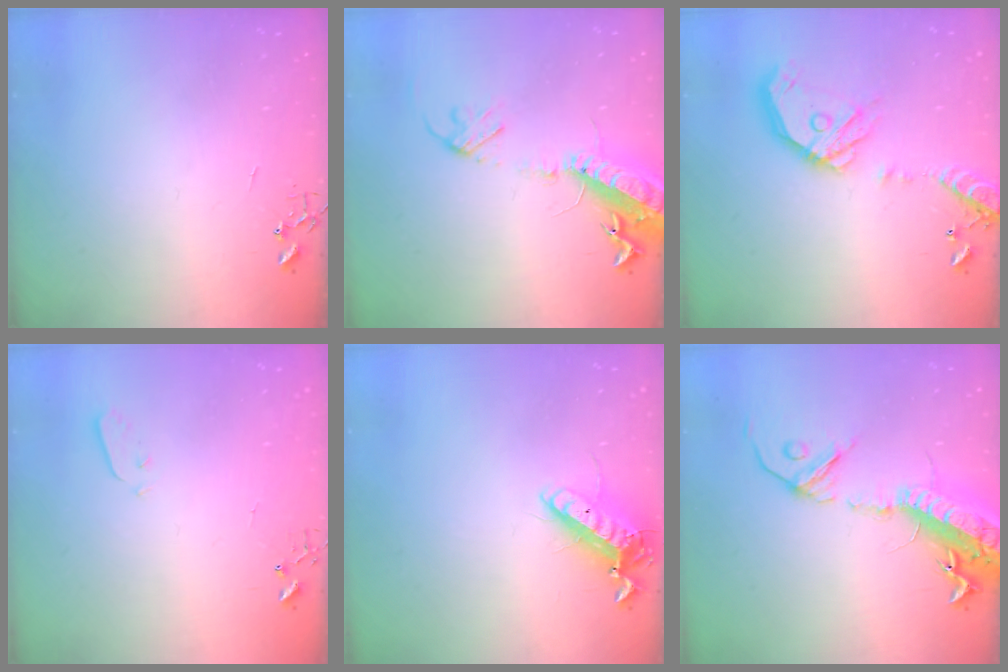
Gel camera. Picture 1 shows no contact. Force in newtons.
{"total": 17.4, "press": 16.9, "slide": 4.1}
{"total": 18.1, "press": 17.8, "slide": 3.3}
{"total": 2.5, "press": 2.5, "slide": 0.4}
{"total": 12.9, "press": 12.7, "slide": 2.1}
{"total": 21.7, "press": 21.1, "slide": 5.1}